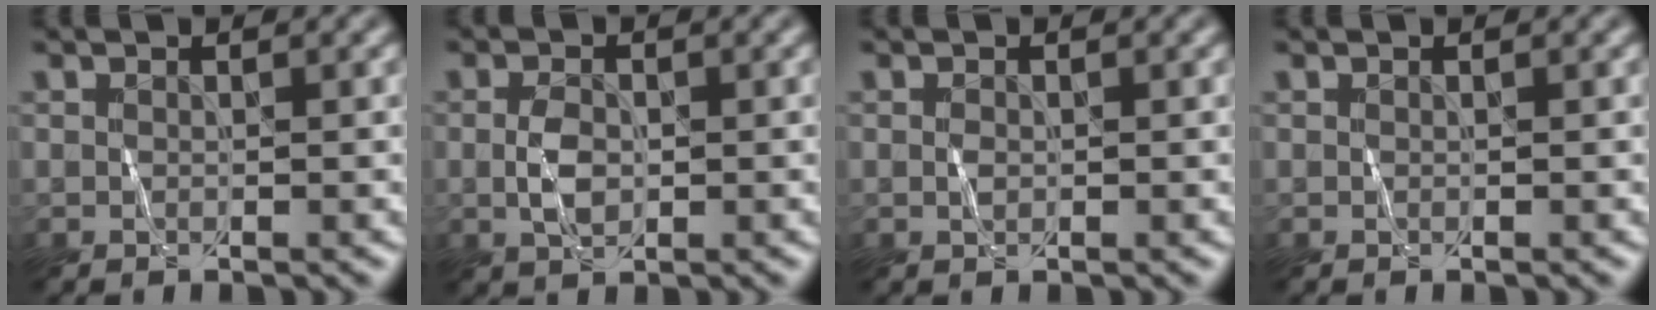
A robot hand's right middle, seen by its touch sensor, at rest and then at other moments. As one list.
[{"total": 2.1, "force": [-0.2, 1.4, 1.5], "torque": [-0.036, 0.003, -0.004]}, {"total": 0.6, "force": [0.0, 0.5, 0.3], "torque": [-0.008, 0.002, -0.001]}, {"total": 0.0}]